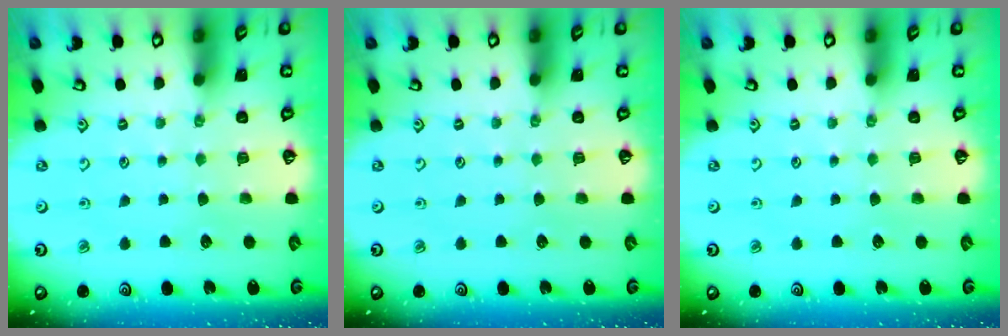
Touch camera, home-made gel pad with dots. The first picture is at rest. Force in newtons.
{"total": 0.0}
{"total": 0.0}